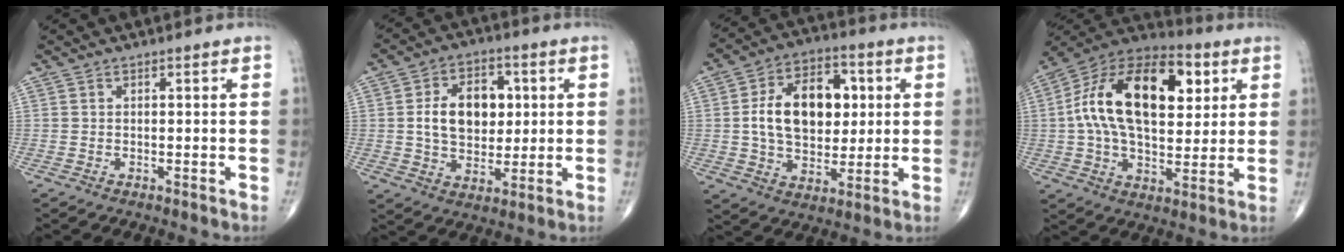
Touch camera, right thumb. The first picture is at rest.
{"total": 12.4, "force": [1.7, 8.5, 8.8], "torque": [-0.112, 0.003, 0.031]}
{"total": 16.9, "force": [2.3, 11.0, 12.6], "torque": [-0.169, 0.009, 0.037]}
{"total": 23.7, "force": [5.3, 13.3, 18.9], "torque": [-0.304, 0.011, 0.078]}